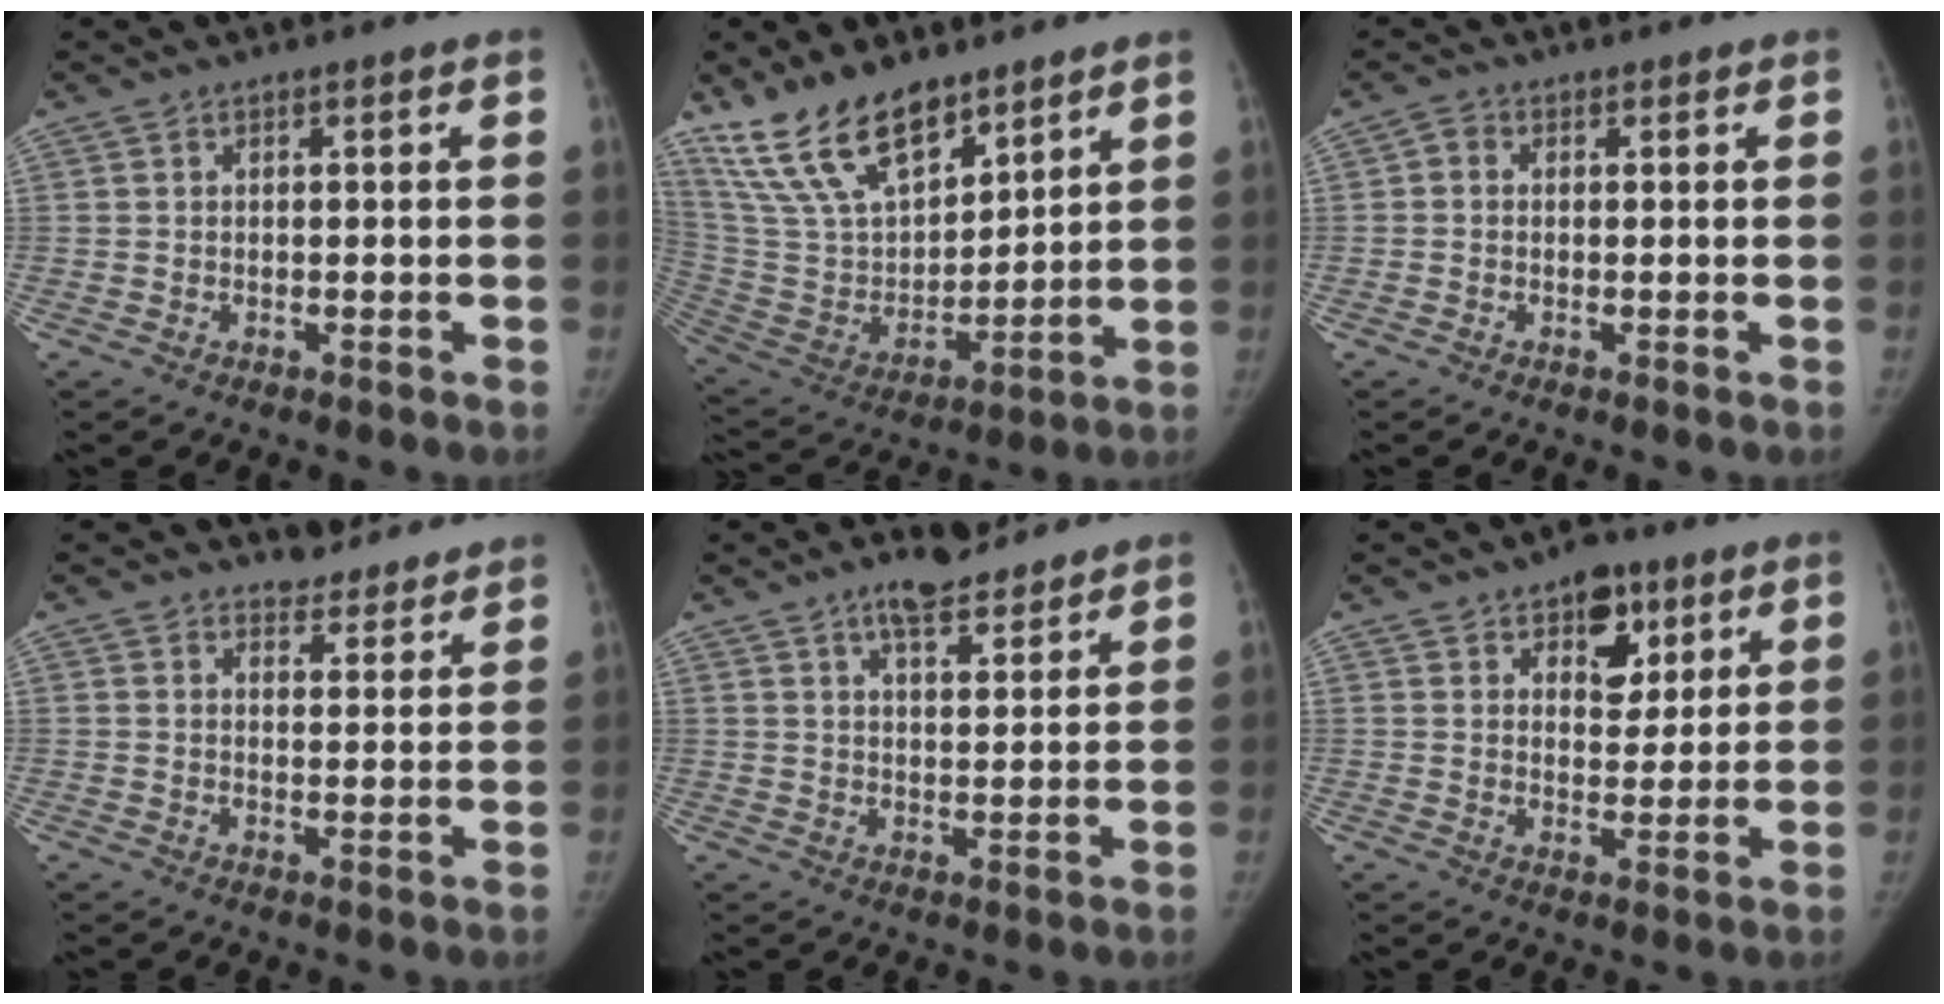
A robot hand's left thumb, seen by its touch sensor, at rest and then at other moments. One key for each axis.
{"total": 18.5, "fx": 13.5, "fy": 8.6, "fz": 9.3, "tx": -0.134, "ty": -0.060, "tz": 0.266}
{"total": 1.6, "fx": 0.1, "fy": 1.3, "fz": 0.9, "tx": -0.006, "ty": 0.003, "tz": -0.004}
{"total": 5.1, "fx": 4.7, "fy": 1.8, "fz": -0.1, "tx": 0.025, "ty": -0.039, "tz": 0.059}
{"total": 7.8, "fx": 5.8, "fy": 2.9, "fz": 4.4, "tx": -0.050, "ty": -0.032, "tz": 0.093}
{"total": 8.8, "fx": 4.8, "fy": 5.4, "fz": 5.1, "tx": -0.032, "ty": -0.020, "tz": 0.068}